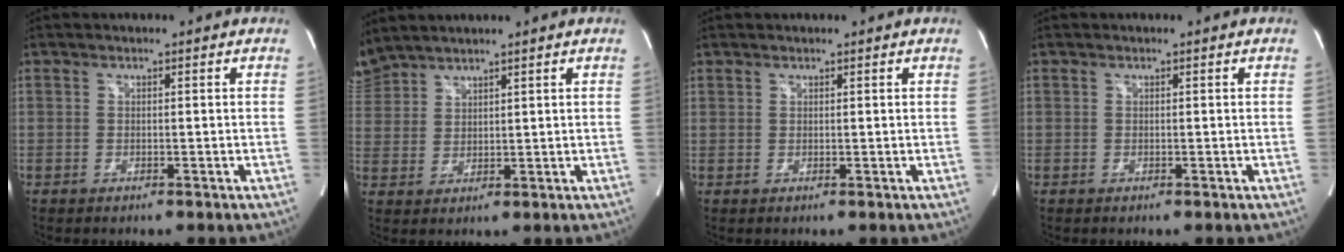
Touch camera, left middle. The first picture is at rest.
{"total": 5.2, "force": [5.1, 1.1, 0.7], "torque": [-0.022, 0.024, 0.105]}
{"total": 0.8, "force": [0.6, 0.5, 0.0], "torque": [0.003, 0.003, 0.008]}
{"total": 0.0}